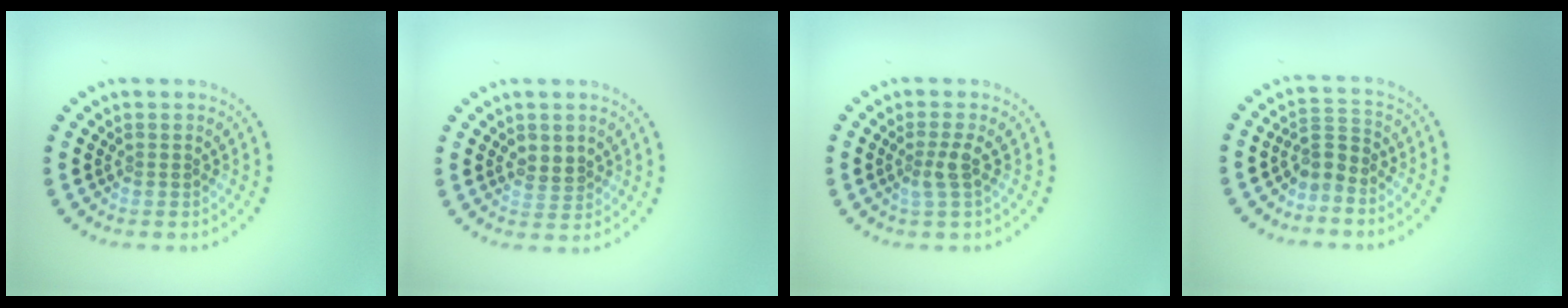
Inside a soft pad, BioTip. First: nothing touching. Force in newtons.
{"total": 1.7, "press": 1.6, "slide": 0.4}
{"total": 1.8, "press": 1.4, "slide": 1.2}
{"total": 2.3, "press": 1.5, "slide": 1.7}